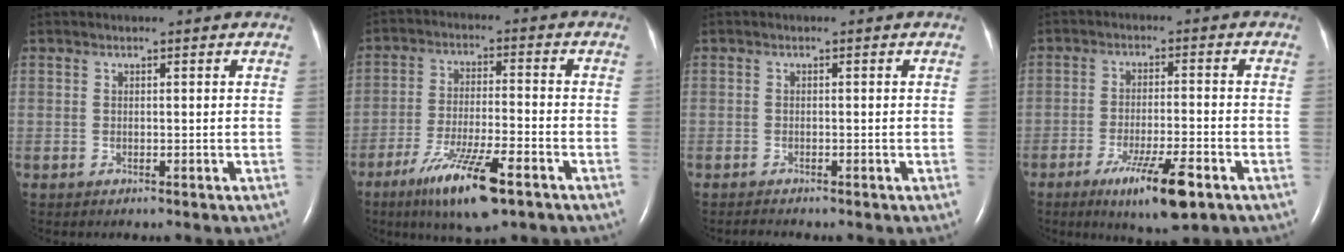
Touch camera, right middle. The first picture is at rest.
{"total": 11.7, "force": [-7.0, 1.6, 9.3], "torque": [-0.179, -0.027, -0.117]}
{"total": 0.9, "force": [-0.9, 0.0, 0.1], "torque": [-0.007, -0.005, -0.014]}
{"total": 9.4, "force": [-5.3, 1.0, 7.6], "torque": [-0.135, -0.019, -0.084]}